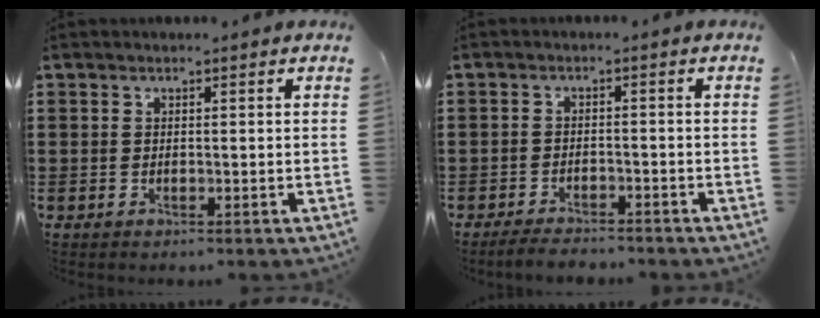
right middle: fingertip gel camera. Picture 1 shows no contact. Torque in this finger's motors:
{"motor_torque": [2.14, 0.00, 0.04, -0.01]}